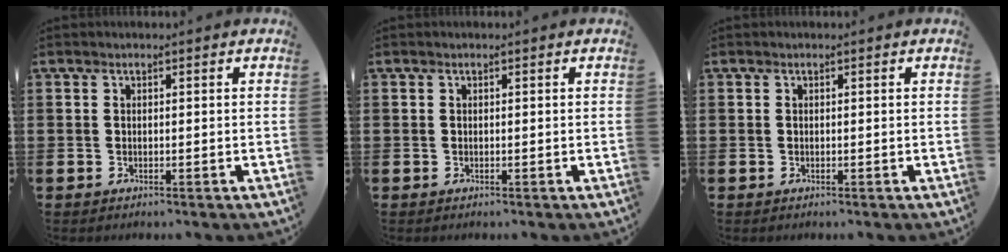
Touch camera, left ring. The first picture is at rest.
{"total": 0.0}
{"total": 0.0}